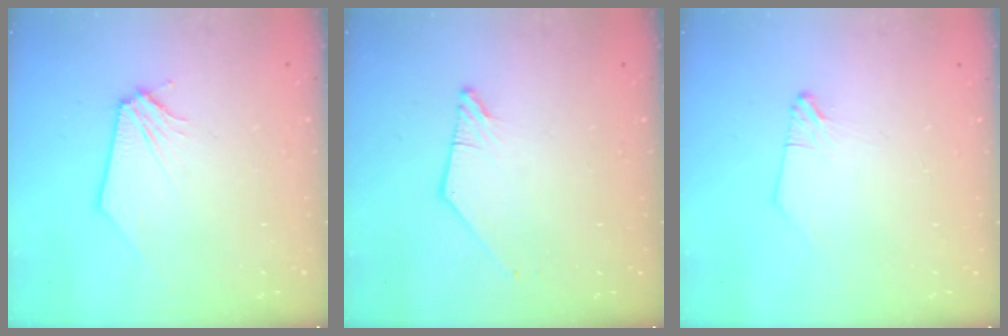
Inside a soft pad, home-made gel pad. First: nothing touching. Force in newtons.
{"total": 0.7, "press": 0.7, "slide": 0.2}
{"total": 1.0, "press": 1.0, "slide": 0.1}